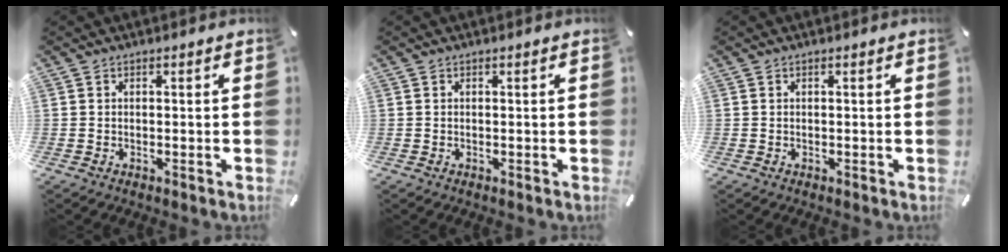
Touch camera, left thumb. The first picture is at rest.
{"total": 0.0}
{"total": 0.0}